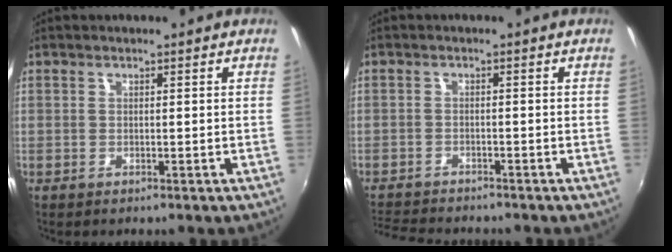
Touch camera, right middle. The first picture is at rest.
{"total": 7.3, "force": [-6.9, 1.6, 1.9], "torque": [-0.063, -0.013, -0.119]}